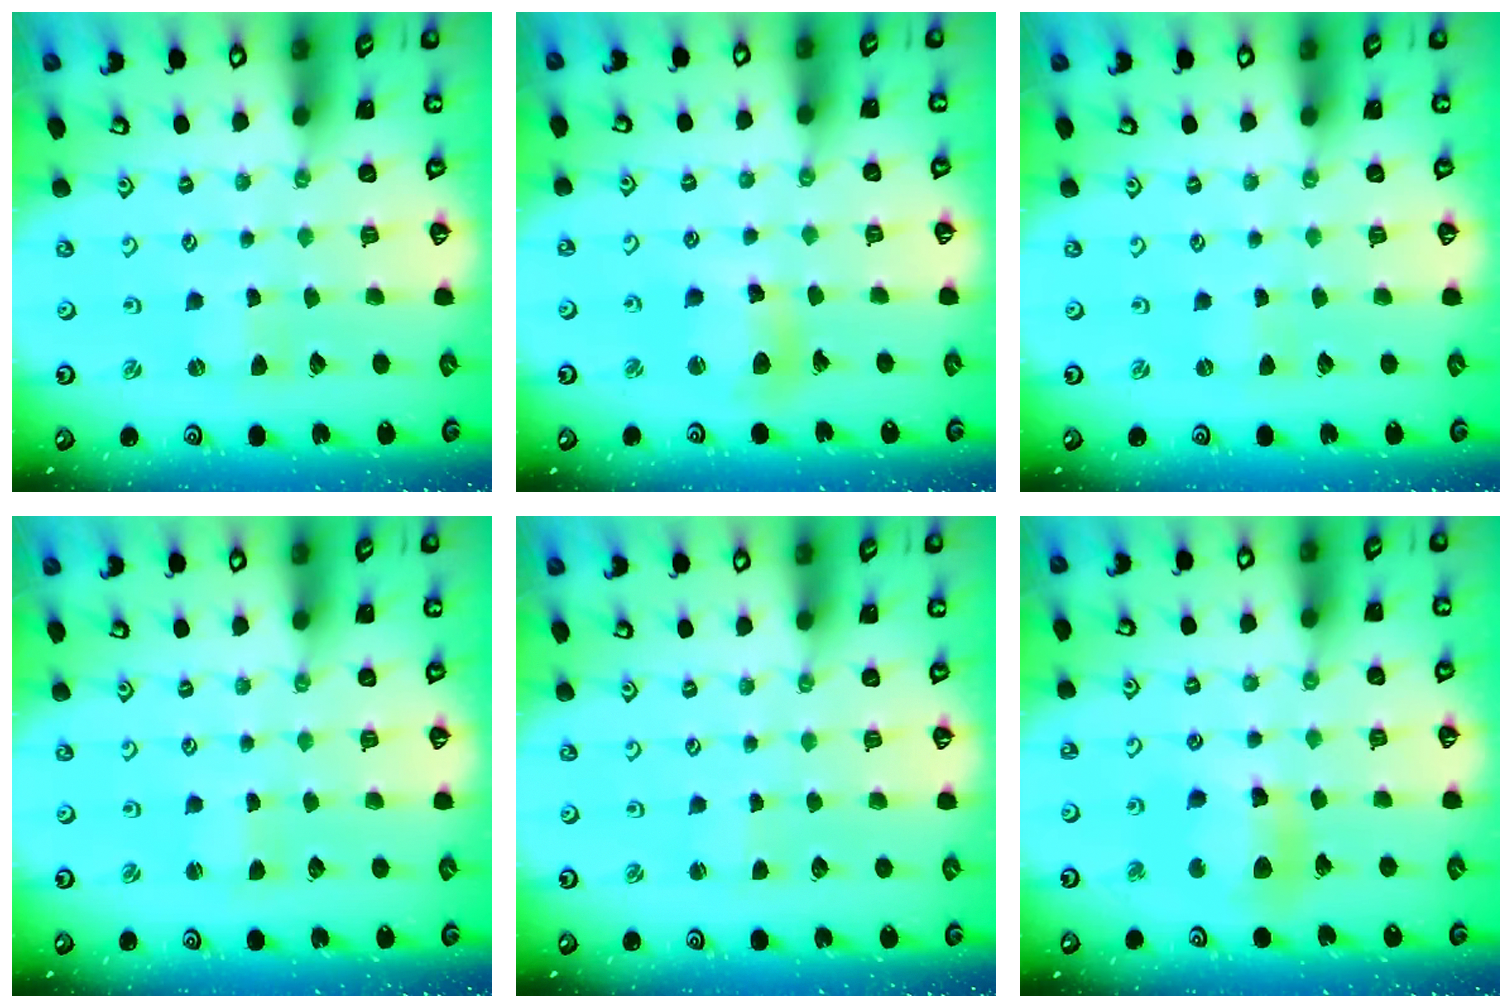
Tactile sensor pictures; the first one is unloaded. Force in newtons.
{"total": 10.8, "press": 10.8, "slide": 1.3}
{"total": 0.0}
{"total": 0.5, "press": 0.5, "slide": 0.1}
{"total": 0.9, "press": 0.9, "slide": 0.0}
{"total": 11.6, "press": 11.5, "slide": 1.4}